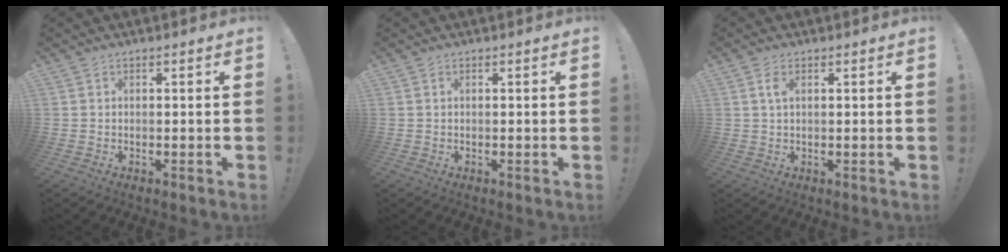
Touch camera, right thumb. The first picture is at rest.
{"total": 0.0}
{"total": 2.6, "force": [0.9, 1.2, 2.1], "torque": [-0.037, 0.001, 0.013]}